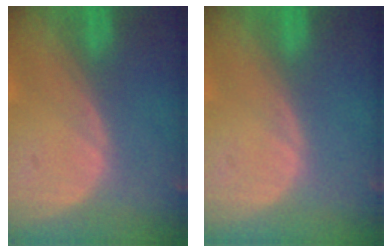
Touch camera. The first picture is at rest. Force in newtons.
{"total": 0.0}